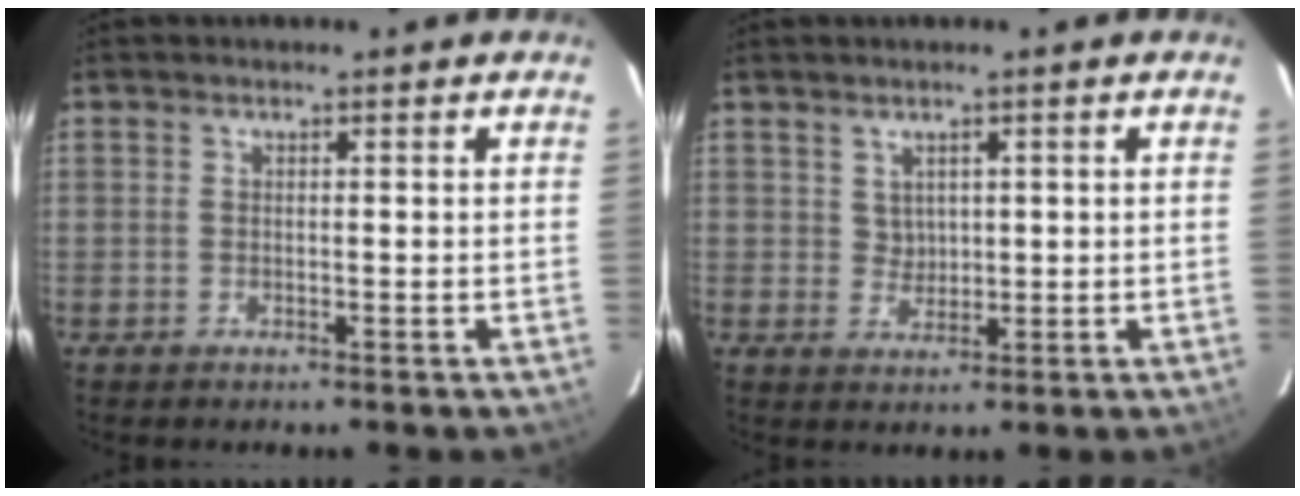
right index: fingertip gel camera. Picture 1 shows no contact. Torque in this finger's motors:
{"motor_torque": [-0.08, 0.07, -0.03, 0.00]}